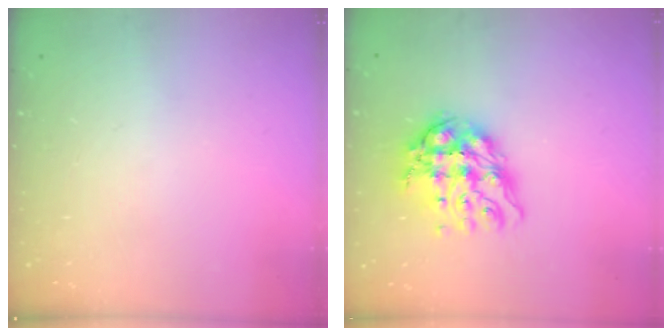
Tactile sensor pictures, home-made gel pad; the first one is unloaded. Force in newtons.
{"total": 13.0, "press": 13.0, "slide": 1.2}